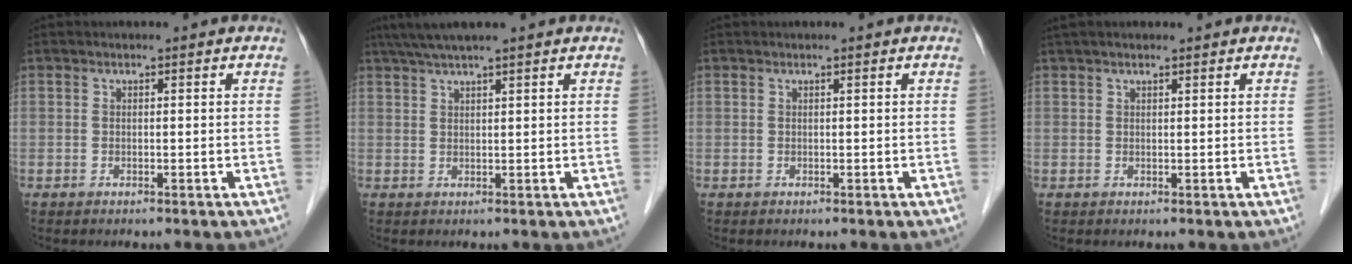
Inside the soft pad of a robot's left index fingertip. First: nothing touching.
{"total": 6.4, "force": [5.2, -0.3, 3.8], "torque": [-0.063, 0.038, 0.088]}
{"total": 0.0}
{"total": 3.5, "force": [2.8, 0.8, 1.9], "torque": [-0.033, 0.031, 0.047]}